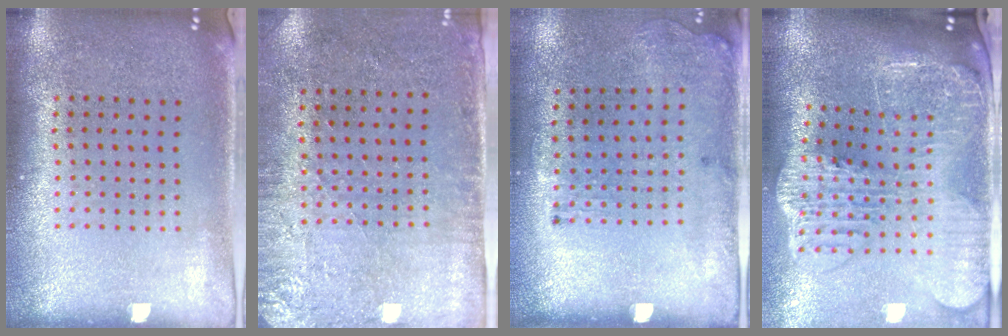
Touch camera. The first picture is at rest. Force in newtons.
{"total": 2.8, "press": 2.3, "slide": 1.6}
{"total": 1.8, "press": 1.2, "slide": 1.3}
{"total": 4.0, "press": 3.1, "slide": 2.6}